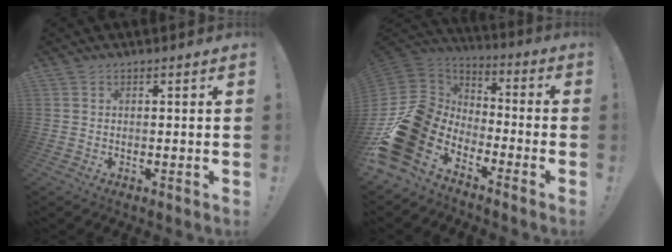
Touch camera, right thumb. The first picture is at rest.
{"total": 21.2, "force": [-10.4, 13.6, 12.4], "torque": [-0.220, 0.031, -0.153]}